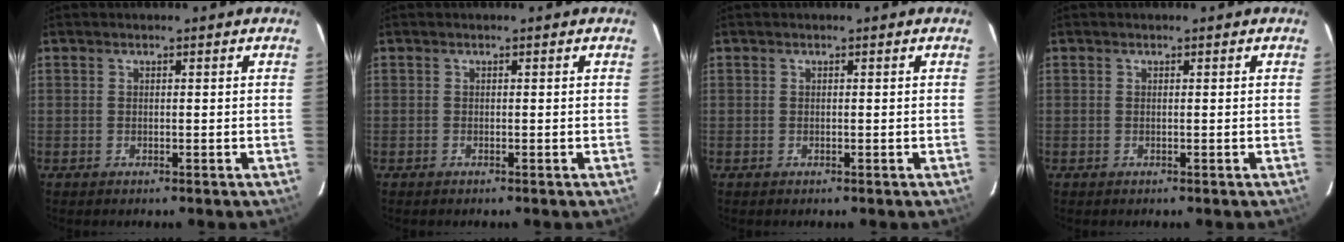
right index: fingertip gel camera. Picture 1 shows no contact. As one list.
[{"total": 0.0}, {"total": 0.0}, {"total": 0.0}]